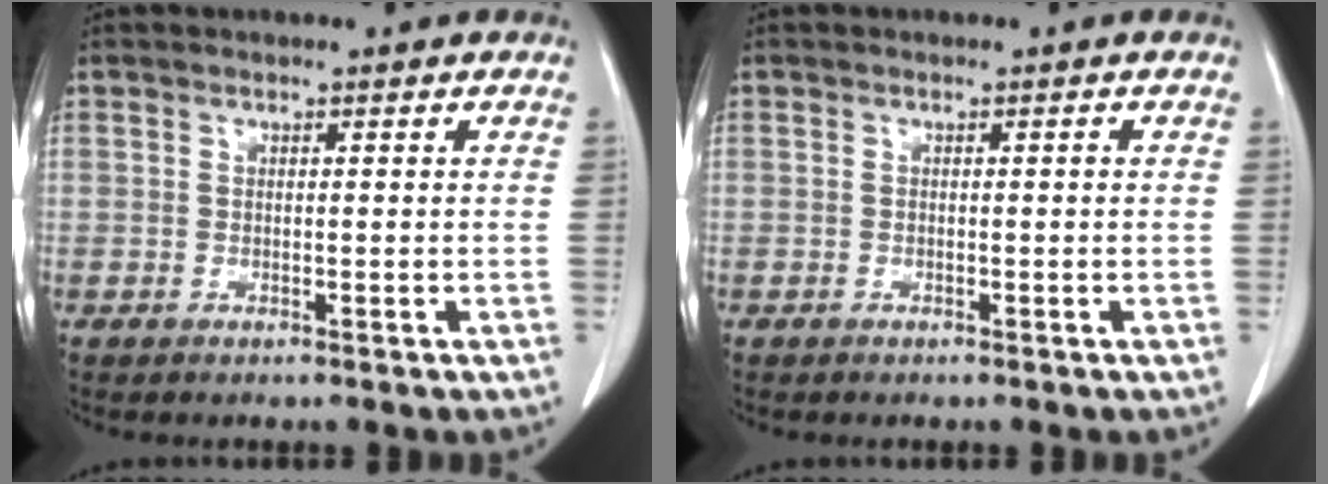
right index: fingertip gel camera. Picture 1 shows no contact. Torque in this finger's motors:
{"motor_torque": [0.10, -0.05, 0.00, 0.01]}